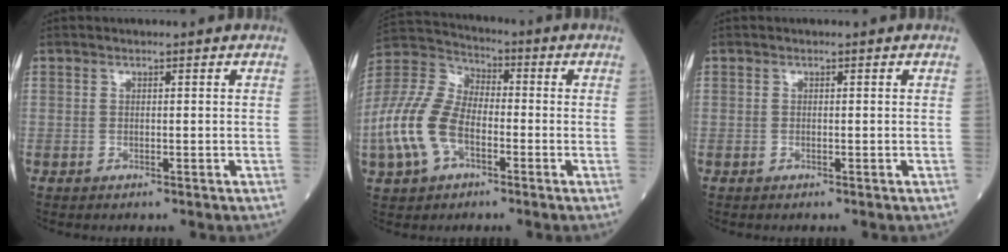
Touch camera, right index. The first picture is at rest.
{"total": 12.9, "force": [-4.0, 7.5, 9.8], "torque": [-0.244, 0.016, -0.081]}
{"total": 0.0}